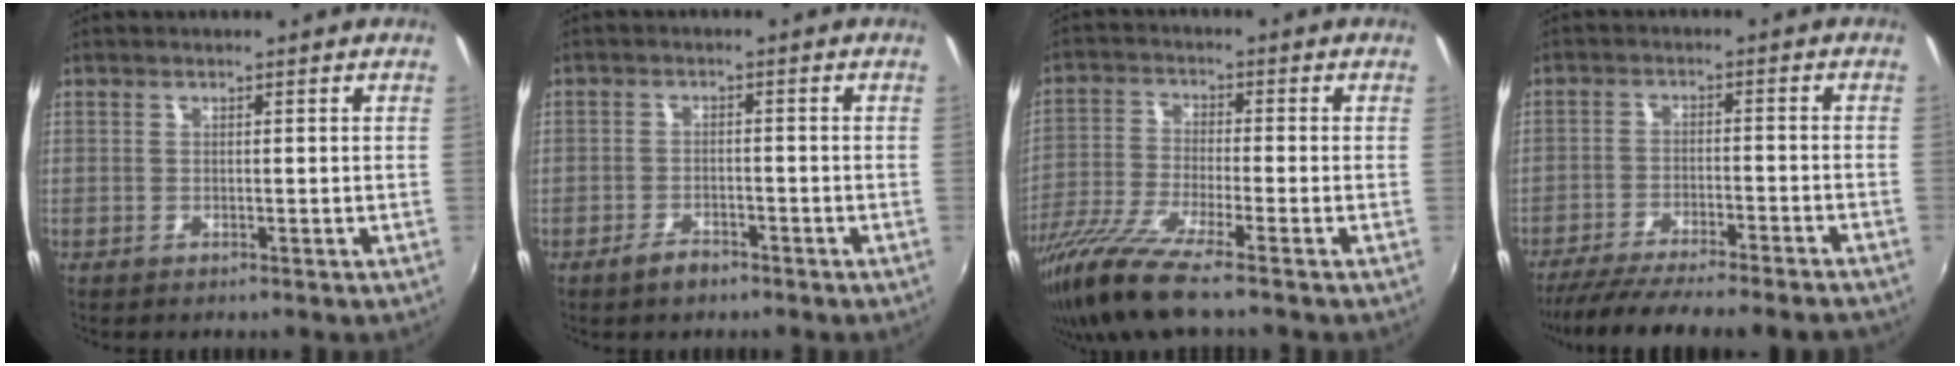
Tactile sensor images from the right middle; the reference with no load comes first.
{"total": 3.1, "force": [-2.4, 1.6, 1.2], "torque": [-0.031, 0.003, -0.038]}
{"total": 11.6, "force": [-8.8, 0.4, 7.6], "torque": [-0.166, -0.036, -0.170]}
{"total": 16.6, "force": [-14.7, 1.1, 7.6], "torque": [-0.149, -0.030, -0.223]}